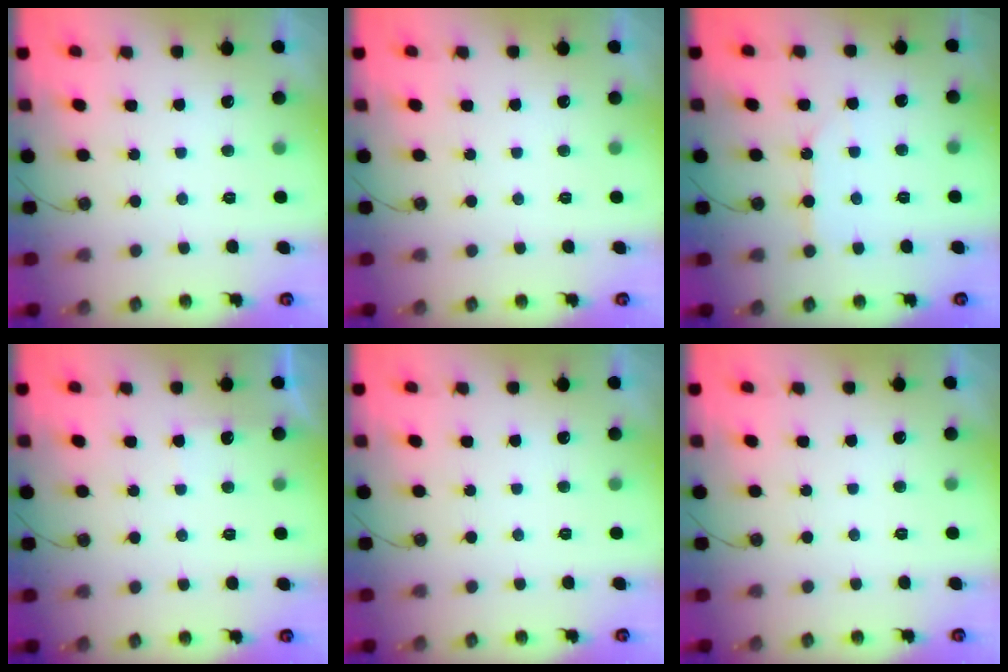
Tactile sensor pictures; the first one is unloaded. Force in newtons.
{"total": 0.0}
{"total": 6.3, "press": 6.2, "slide": 0.6}
{"total": 2.4, "press": 2.3, "slide": 0.4}
{"total": 0.0}
{"total": 0.0}